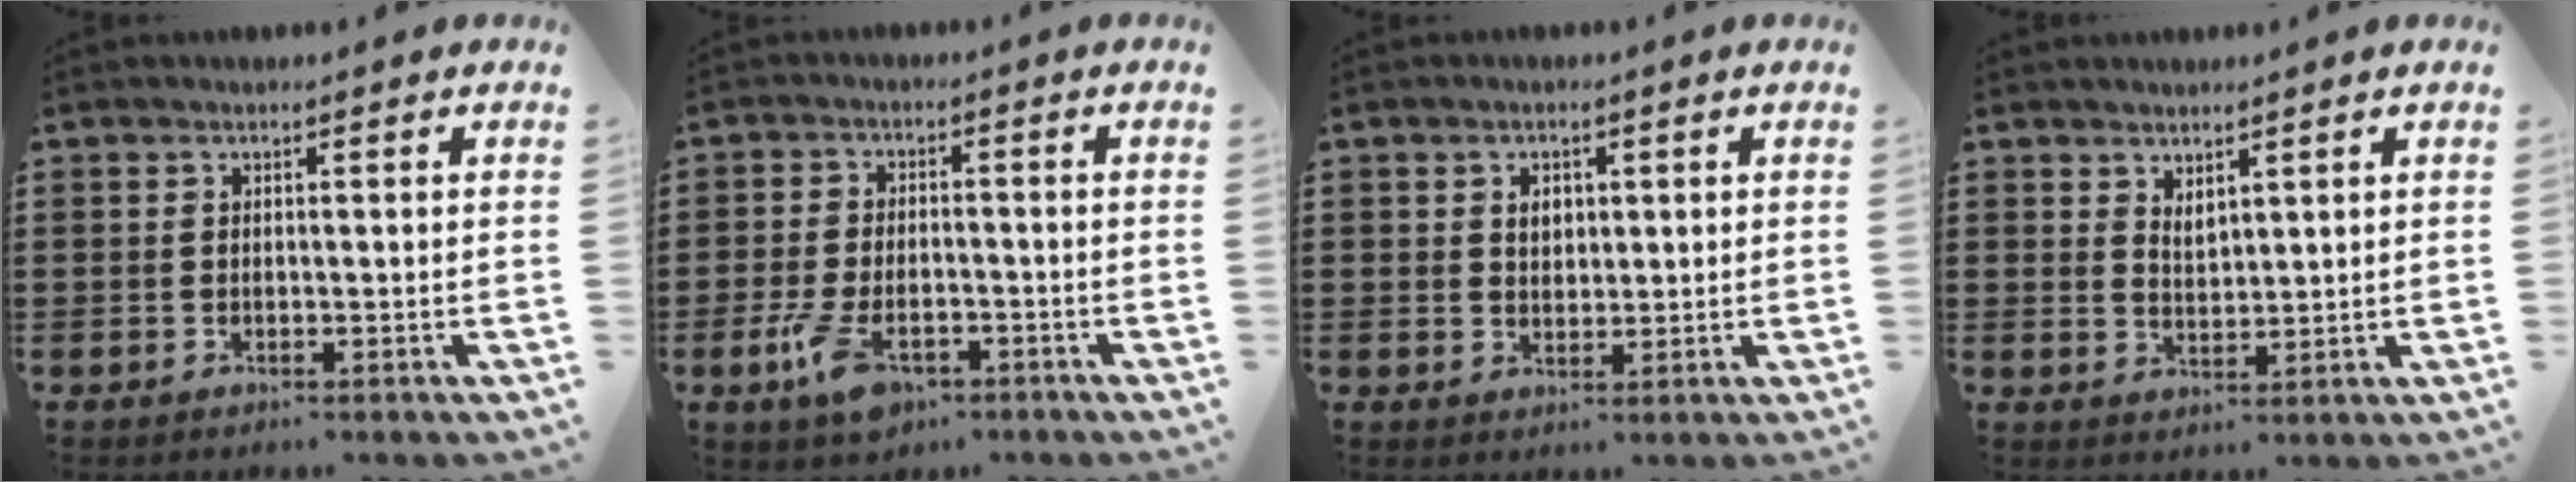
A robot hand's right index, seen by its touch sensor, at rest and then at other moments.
{"total": 5.7, "force": [-3.0, 2.7, 4.1], "torque": [-0.102, -0.005, -0.059]}
{"total": 2.3, "force": [0.8, 1.7, 1.4], "torque": [-0.033, 0.008, 0.014]}
{"total": 2.1, "force": [1.9, 0.8, 0.5], "torque": [-0.014, 0.003, 0.036]}